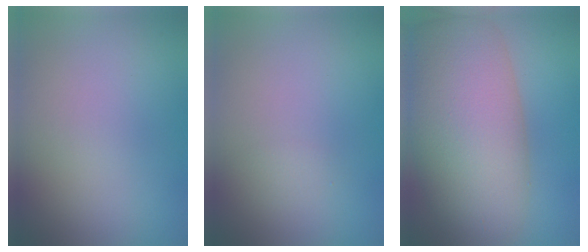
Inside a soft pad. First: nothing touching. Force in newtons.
{"total": 0.9, "press": 0.9, "slide": 0.0}
{"total": 11.8, "press": 11.8, "slide": 0.5}